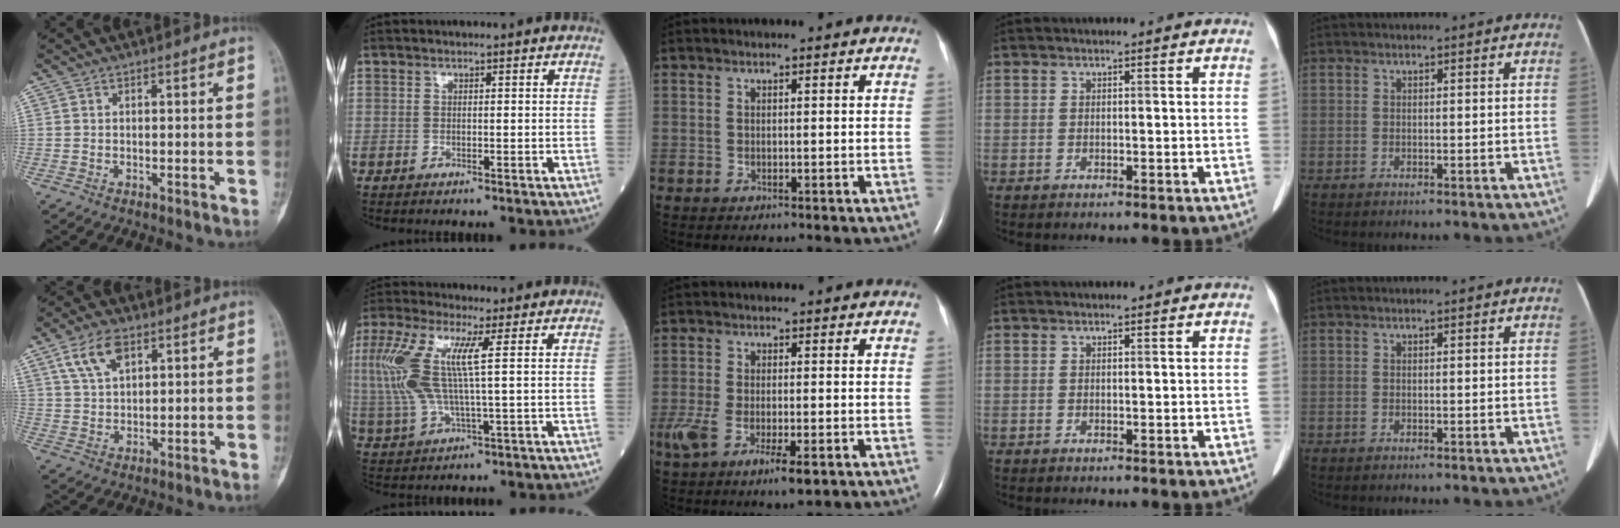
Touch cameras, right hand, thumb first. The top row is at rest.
{"thumb": {"total": 7.4, "force": [3.8, 3.9, 5.0], "torque": [-0.086, -0.009, 0.075]}, "index": {"total": 11.3, "force": [2.2, 2.0, 10.9], "torque": [-0.266, 0.016, 0.041]}, "middle": {"total": 8.7, "force": [-4.0, 2.7, 7.2], "torque": [-0.134, -0.023, -0.066]}}